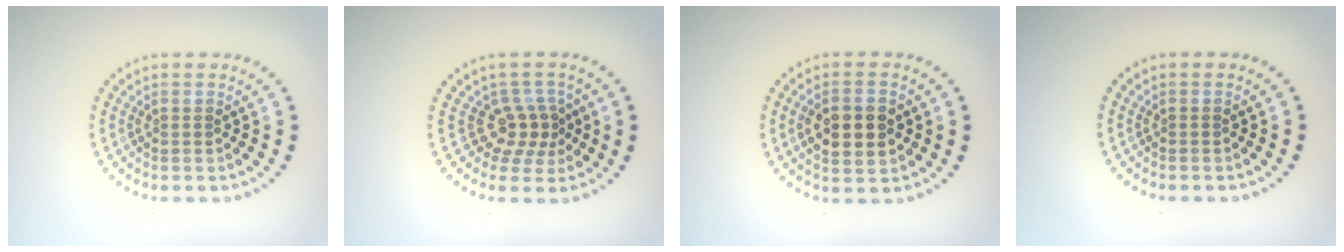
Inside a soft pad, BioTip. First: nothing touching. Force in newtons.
{"total": 2.9, "press": 2.1, "slide": 2.0}
{"total": 4.4, "press": 4.4, "slide": 0.3}
{"total": 0.0}